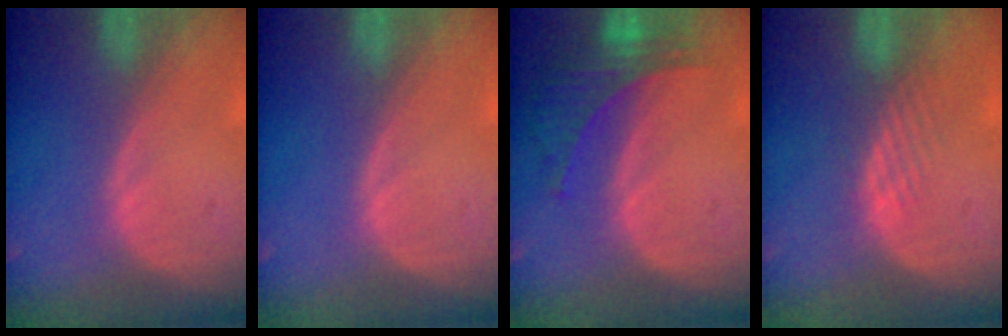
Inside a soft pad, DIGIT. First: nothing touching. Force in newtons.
{"total": 0.0}
{"total": 6.2, "press": 5.8, "slide": 2.2}
{"total": 2.9, "press": 2.3, "slide": 1.8}